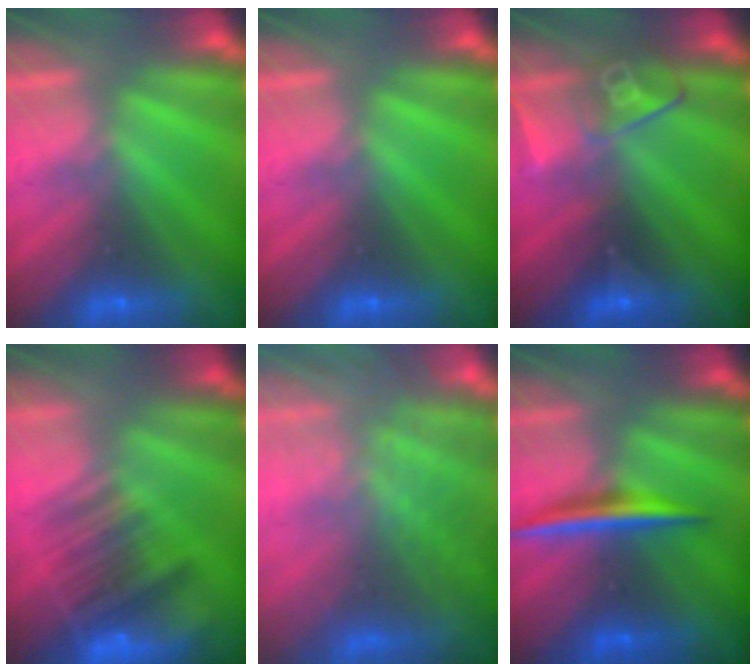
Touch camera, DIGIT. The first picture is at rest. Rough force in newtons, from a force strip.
{"total": 0.0}
{"total": 2.6}
{"total": 5.9}
{"total": 9.2}
{"total": 1.7}